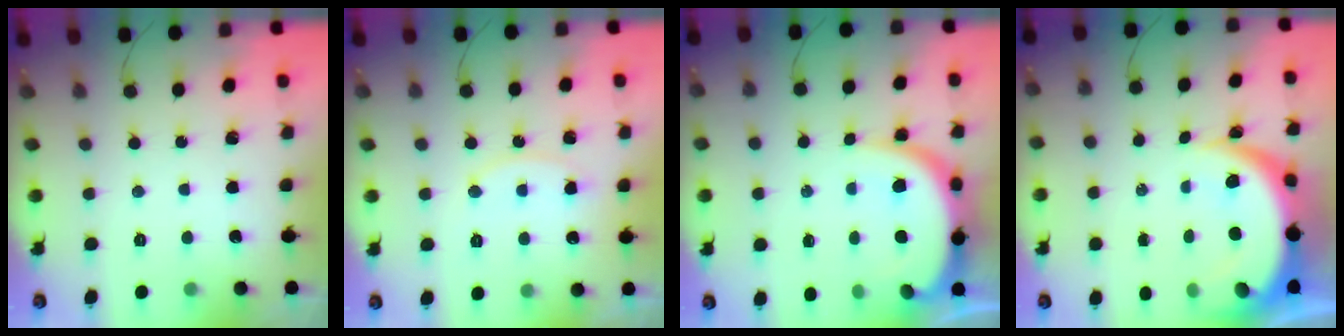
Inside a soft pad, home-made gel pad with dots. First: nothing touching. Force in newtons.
{"total": 7.8, "press": 7.8, "slide": 0.6}
{"total": 10.0, "press": 9.9, "slide": 1.1}
{"total": 9.3, "press": 9.3, "slide": 0.7}